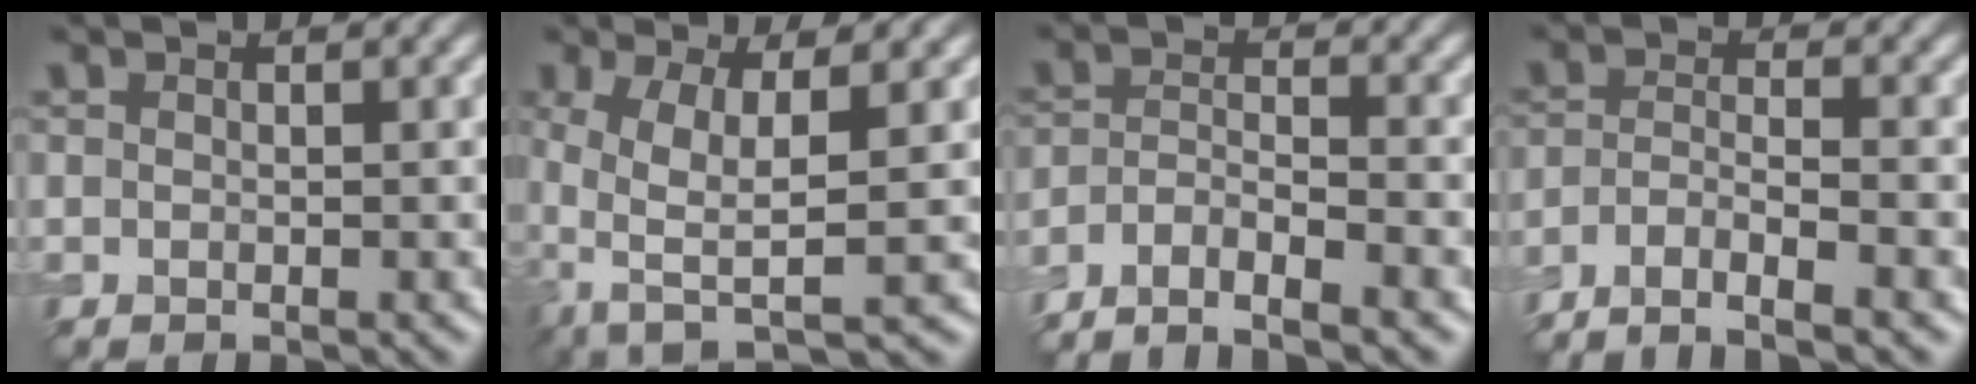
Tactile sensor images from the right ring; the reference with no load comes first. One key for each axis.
{"total": 6.2, "fx": -1.4, "fy": 2.2, "fz": 5.7, "tx": -0.116, "ty": -0.003, "tz": -0.029}
{"total": 5.0, "fx": -4.0, "fy": 1.1, "fz": 2.9, "tx": -0.049, "ty": -0.003, "tz": -0.078}
{"total": 5.2, "fx": -3.8, "fy": 1.1, "fz": 3.3, "tx": -0.054, "ty": -0.003, "tz": -0.076}